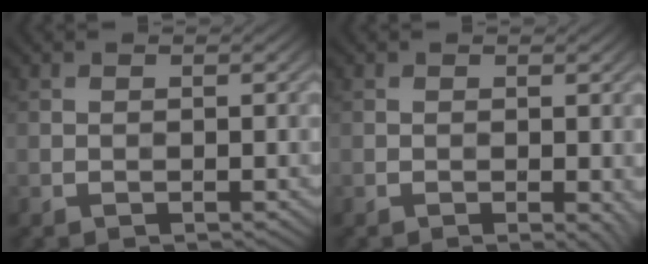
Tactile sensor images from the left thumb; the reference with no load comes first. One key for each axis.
{"total": 1.3, "fx": -0.3, "fy": 0.5, "fz": 1.2, "tx": -0.016, "ty": -0.007, "tz": -0.003}